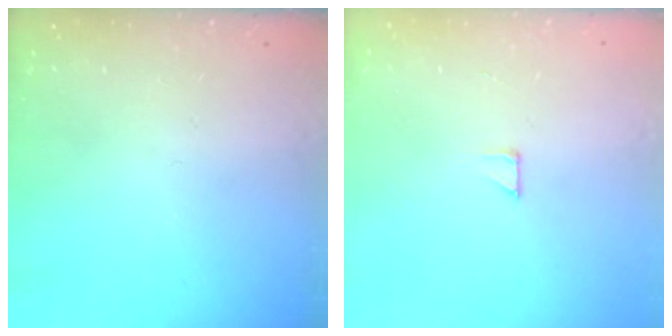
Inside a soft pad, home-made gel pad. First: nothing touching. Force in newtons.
{"total": 2.5, "press": 2.5, "slide": 0.1}